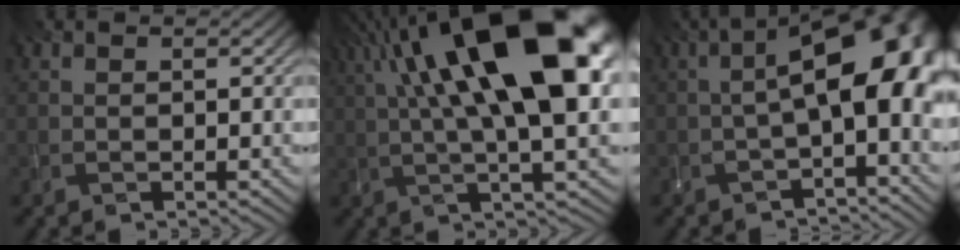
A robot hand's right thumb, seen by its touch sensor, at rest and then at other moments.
{"total": 20.2, "force": [5.9, 6.7, 18.1], "torque": [-0.302, 0.059, 0.091]}
{"total": 11.6, "force": [-0.5, 5.2, 10.3], "torque": [-0.170, 0.002, -0.008]}